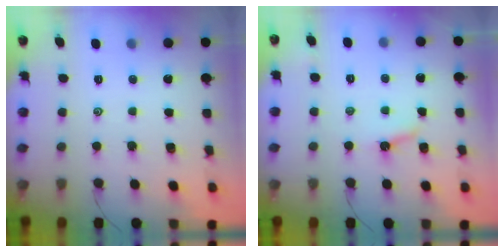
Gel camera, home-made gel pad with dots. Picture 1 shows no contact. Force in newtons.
{"total": 4.2, "press": 4.2, "slide": 0.2}